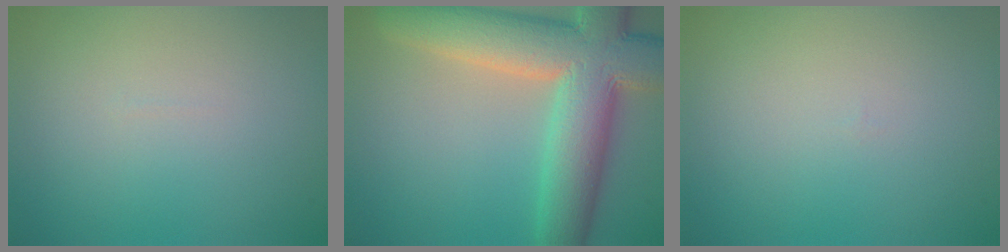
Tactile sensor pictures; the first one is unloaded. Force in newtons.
{"total": 12.5, "press": 12.5, "slide": 1.1}
{"total": 0.0}